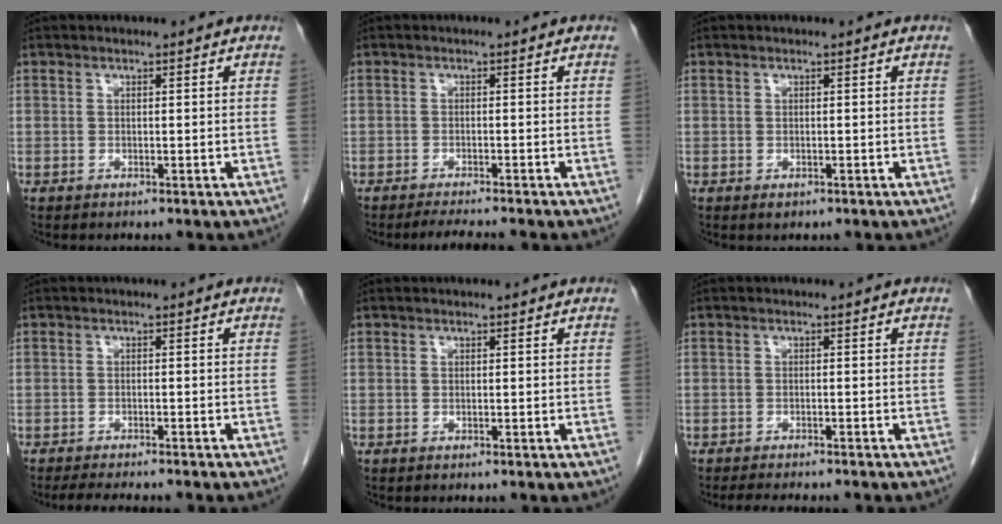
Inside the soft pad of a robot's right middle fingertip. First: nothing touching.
{"total": 4.1, "force": [-3.7, -0.2, 1.8], "torque": [-0.029, -0.014, -0.056]}
{"total": 0.7, "force": [-0.3, 0.5, 0.4], "torque": [-0.005, 0.001, -0.001]}
{"total": 6.5, "force": [-5.6, 0.7, 3.1], "torque": [-0.038, -0.011, -0.082]}
{"total": 0.0}
{"total": 6.2, "force": [-5.5, 0.9, 2.8], "torque": [-0.033, -0.009, -0.077]}